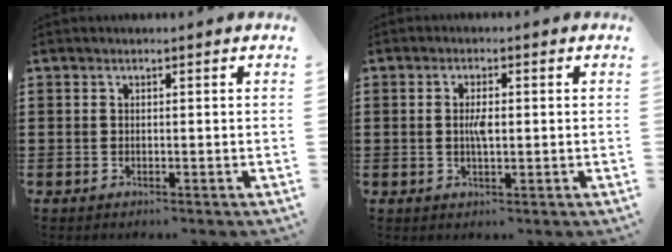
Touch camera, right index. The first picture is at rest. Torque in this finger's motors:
{"motor_torque": [0.14, 0.25, 0.12, 0.01]}